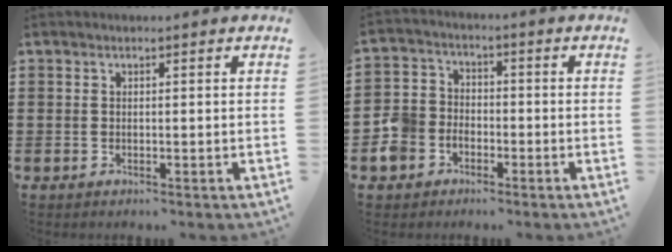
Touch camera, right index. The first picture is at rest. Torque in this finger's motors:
{"motor_torque": [1.12, -1.01, 0.57, 0.14]}